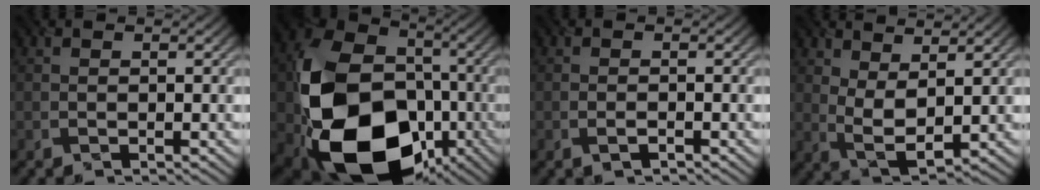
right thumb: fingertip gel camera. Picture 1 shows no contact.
{"total": 21.0, "force": [-5.6, 15.3, 13.2], "torque": [-0.291, -0.042, -0.093]}
{"total": 1.3, "force": [-0.7, 0.5, 1.0], "torque": [-0.021, -0.001, -0.014]}
{"total": 5.5, "force": [2.5, 2.4, 4.2], "torque": [-0.098, -0.003, 0.052]}